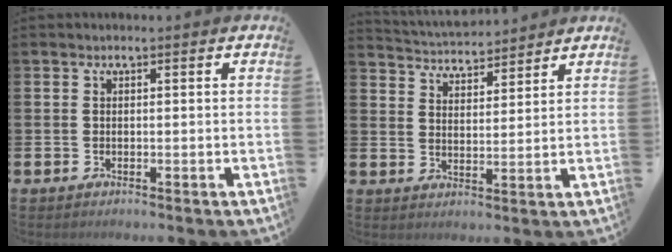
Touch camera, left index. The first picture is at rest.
{"total": 4.3, "force": [4.2, 0.5, -0.4], "torque": [-0.010, -0.028, 0.074]}